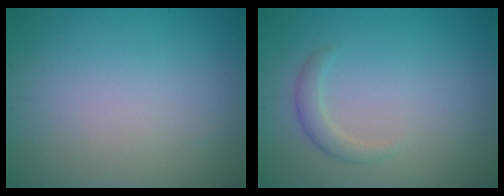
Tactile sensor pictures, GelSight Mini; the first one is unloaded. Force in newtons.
{"total": 1.6, "press": 1.6, "slide": 0.1}